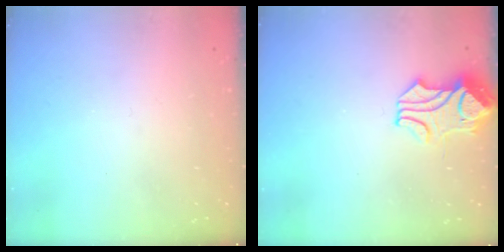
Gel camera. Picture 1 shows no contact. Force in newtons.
{"total": 1.0, "press": 0.6, "slide": 0.7}